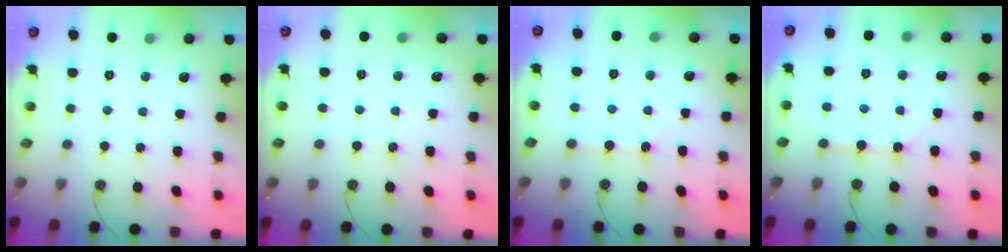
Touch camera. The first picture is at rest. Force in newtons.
{"total": 1.9, "press": 1.9, "slide": 0.4}
{"total": 2.0, "press": 2.0, "slide": 0.4}
{"total": 6.8, "press": 6.8, "slide": 0.6}